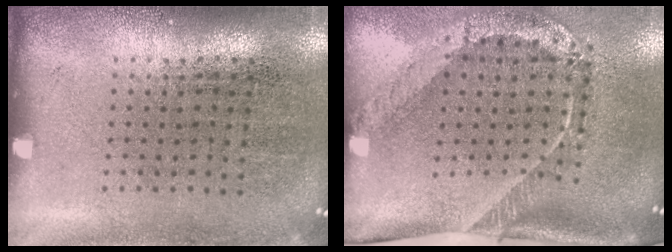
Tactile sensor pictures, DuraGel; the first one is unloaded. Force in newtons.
{"total": 2.6, "press": 1.7, "slide": 1.9}